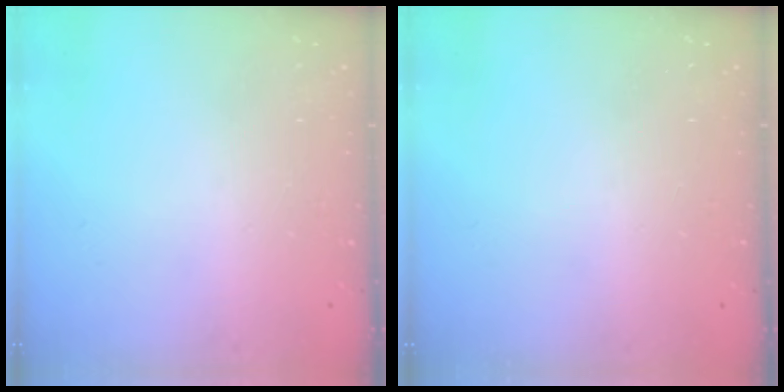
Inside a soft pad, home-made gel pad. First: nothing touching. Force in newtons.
{"total": 0.0}